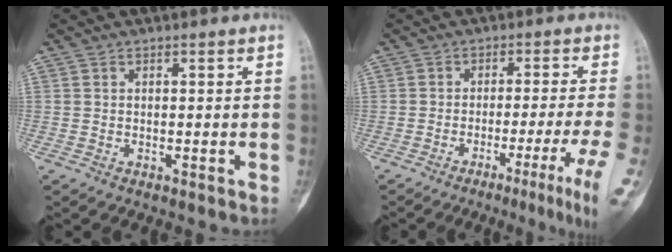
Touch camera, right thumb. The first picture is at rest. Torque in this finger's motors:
{"motor_torque": [0.65, -0.83, 0.79, -0.55, 0.01]}